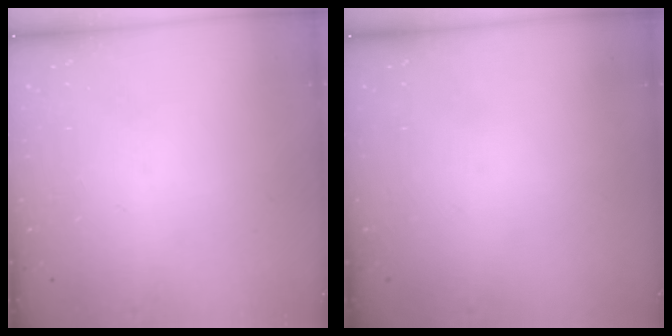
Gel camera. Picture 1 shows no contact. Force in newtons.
{"total": 0.0}